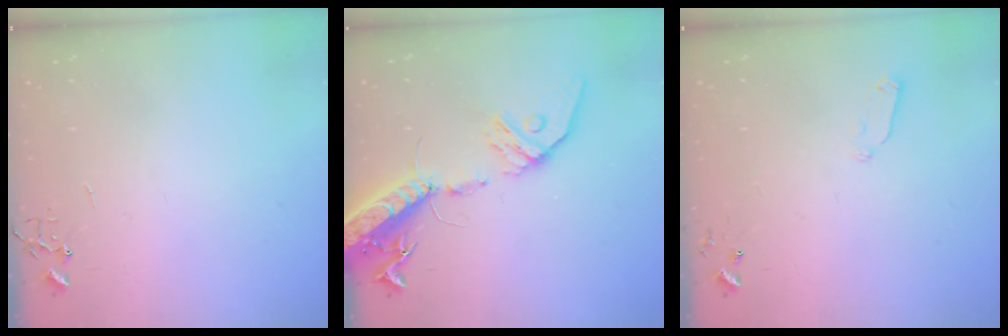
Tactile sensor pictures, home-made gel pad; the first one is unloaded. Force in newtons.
{"total": 18.2, "press": 17.7, "slide": 4.0}
{"total": 4.6, "press": 4.5, "slide": 0.9}